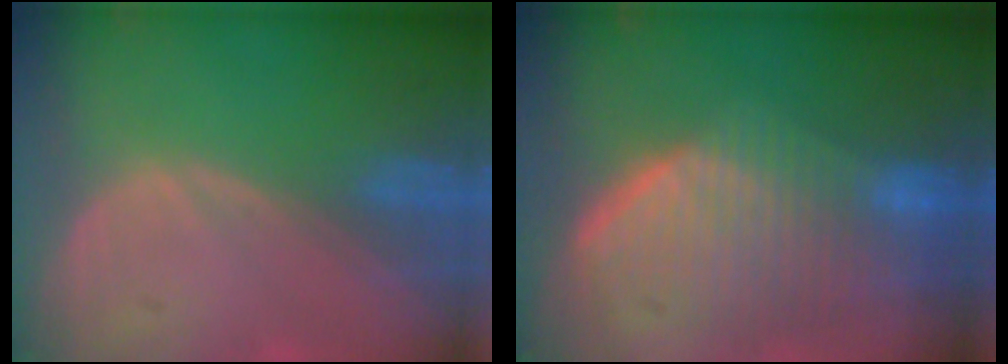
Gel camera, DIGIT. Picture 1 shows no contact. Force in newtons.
{"total": 10.1, "press": 9.0, "slide": 4.6}